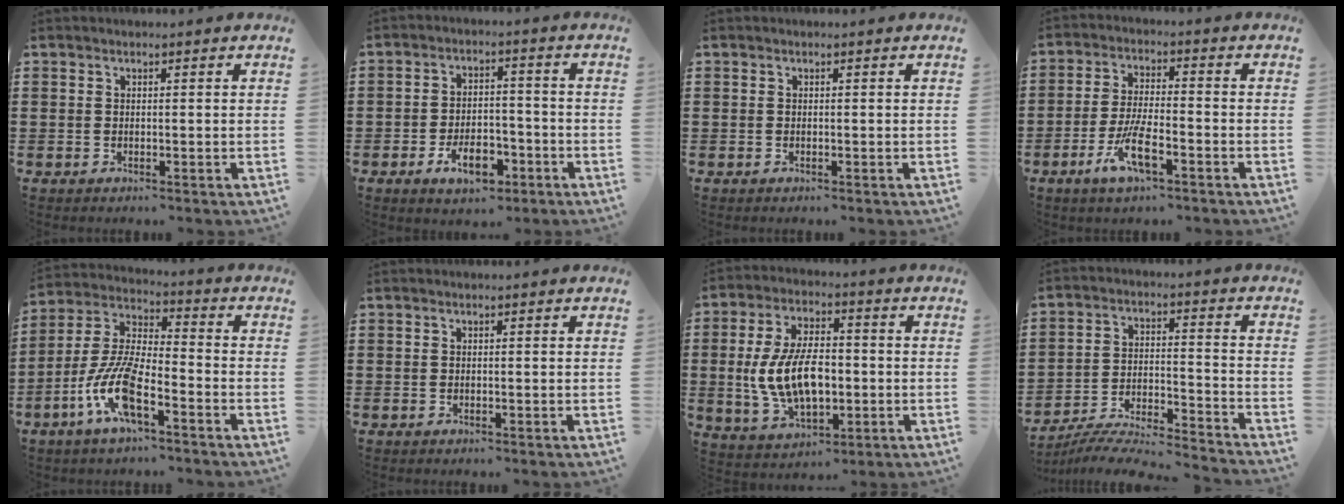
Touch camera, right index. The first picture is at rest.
{"total": 7.2, "force": [-3.8, 3.4, 5.1], "torque": [-0.086, 0.006, -0.068]}
{"total": 0.0}
{"total": 7.0, "force": [-3.4, 1.5, 5.9], "torque": [-0.136, -0.015, -0.067]}
{"total": 10.2, "force": [-5.2, 3.0, 8.3], "torque": [-0.200, -0.010, -0.101]}
{"total": 0.0}
{"total": 10.7, "force": [-1.0, 6.0, 8.8], "torque": [-0.183, 0.005, -0.020]}
{"total": 6.6, "force": [-6.3, 0.1, 1.8], "torque": [-0.035, -0.005, -0.127]}